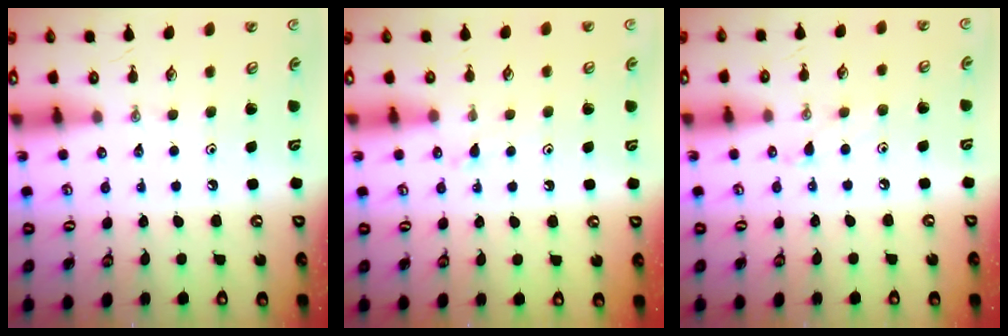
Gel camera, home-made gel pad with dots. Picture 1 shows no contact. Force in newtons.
{"total": 4.2, "press": 4.1, "slide": 0.4}
{"total": 5.9, "press": 5.8, "slide": 0.7}